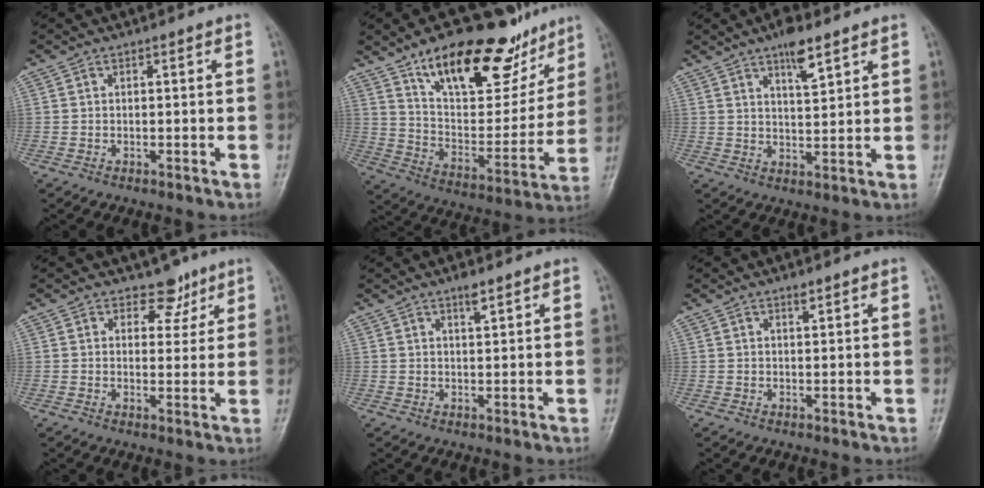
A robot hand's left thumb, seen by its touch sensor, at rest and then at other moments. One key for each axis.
{"total": 25.4, "fx": 16.6, "fy": 11.3, "fz": 15.6, "tx": -0.180, "ty": -0.064, "tz": 0.264}
{"total": 6.4, "fx": 4.1, "fy": 1.9, "fz": 4.5, "tx": -0.063, "ty": -0.023, "tz": 0.066}
{"total": 4.4, "fx": 3.0, "fy": 3.0, "fz": 1.1, "tx": 0.016, "ty": -0.015, "tz": 0.042}
{"total": 2.2, "fx": 1.5, "fy": 0.5, "fz": 1.5, "tx": -0.024, "ty": -0.005, "tz": 0.027}
{"total": 1.2, "fx": 0.9, "fy": 0.3, "fz": 0.8, "tx": -0.010, "ty": -0.005, "tz": 0.016}